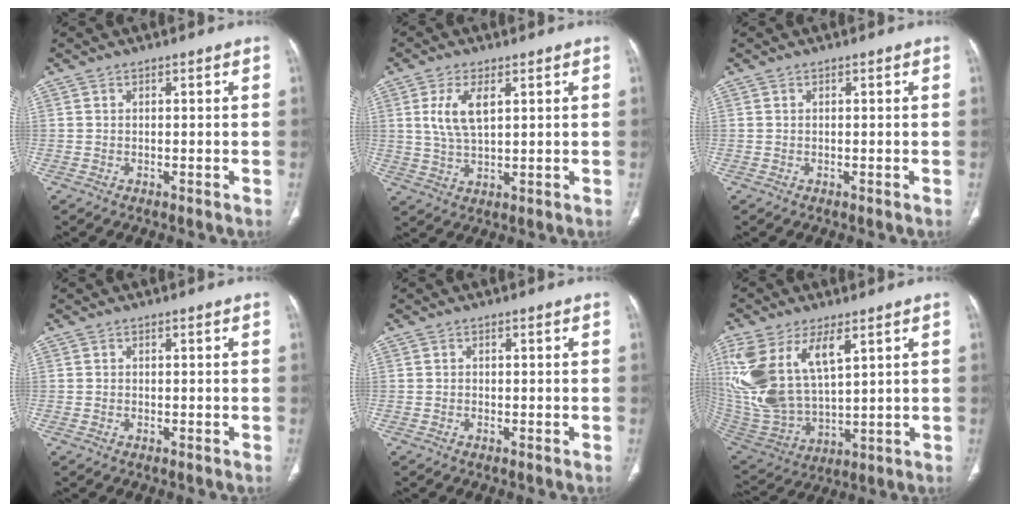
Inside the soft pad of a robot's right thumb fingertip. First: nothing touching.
{"total": 7.0, "force": [2.2, 3.1, 5.8], "torque": [-0.122, -0.007, 0.048]}
{"total": 0.0}
{"total": 0.0}
{"total": 0.0}
{"total": 19.4, "force": [7.7, 9.7, 14.9], "torque": [-0.310, -0.023, 0.165]}